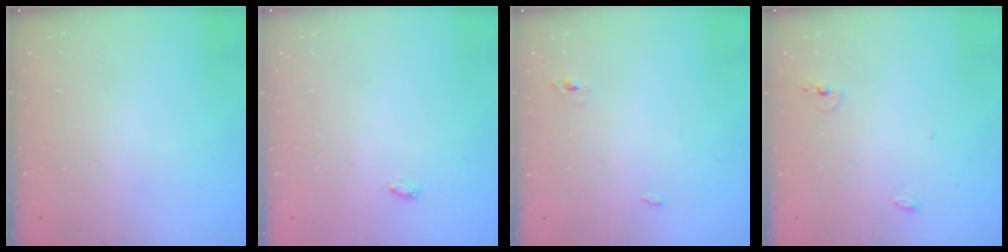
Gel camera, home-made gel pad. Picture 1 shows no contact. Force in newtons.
{"total": 6.4, "press": 3.3, "slide": 5.5}
{"total": 2.3, "press": 2.1, "slide": 1.0}
{"total": 4.3, "press": 4.2, "slide": 0.9}